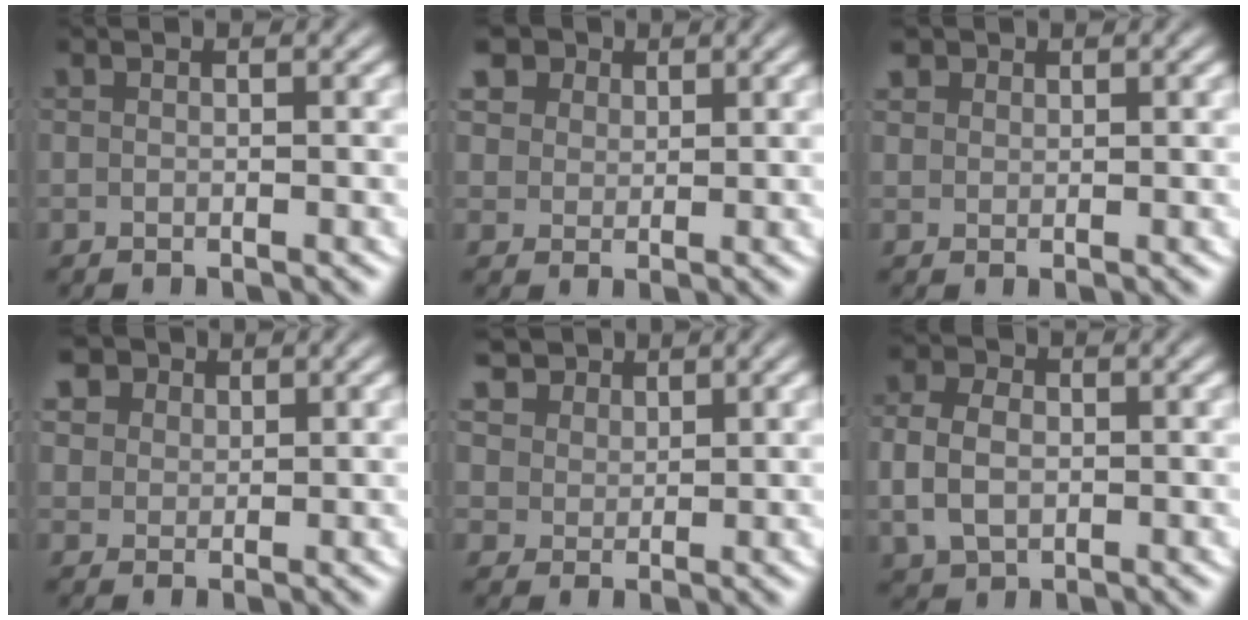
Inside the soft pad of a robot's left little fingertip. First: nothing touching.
{"total": 6.9, "force": [3.7, 5.0, 2.9], "torque": [-0.064, -0.001, 0.061]}
{"total": 1.6, "force": [1.2, 1.0, 0.4], "torque": [-0.017, -0.005, 0.029]}
{"total": 5.2, "force": [2.8, 3.8, 2.2], "torque": [-0.052, -0.004, 0.049]}
{"total": 6.6, "force": [4.2, 4.5, 2.6], "torque": [-0.062, -0.007, 0.075]}
{"total": 3.9, "force": [-0.1, 3.1, 2.4], "torque": [-0.055, -0.005, 0.004]}